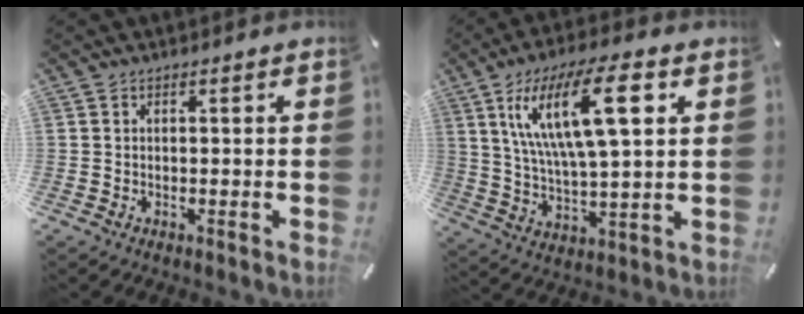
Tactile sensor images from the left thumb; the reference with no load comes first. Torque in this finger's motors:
{"motor_torque": [2.08, 2.06, 1.45, -1.32, 0.75]}